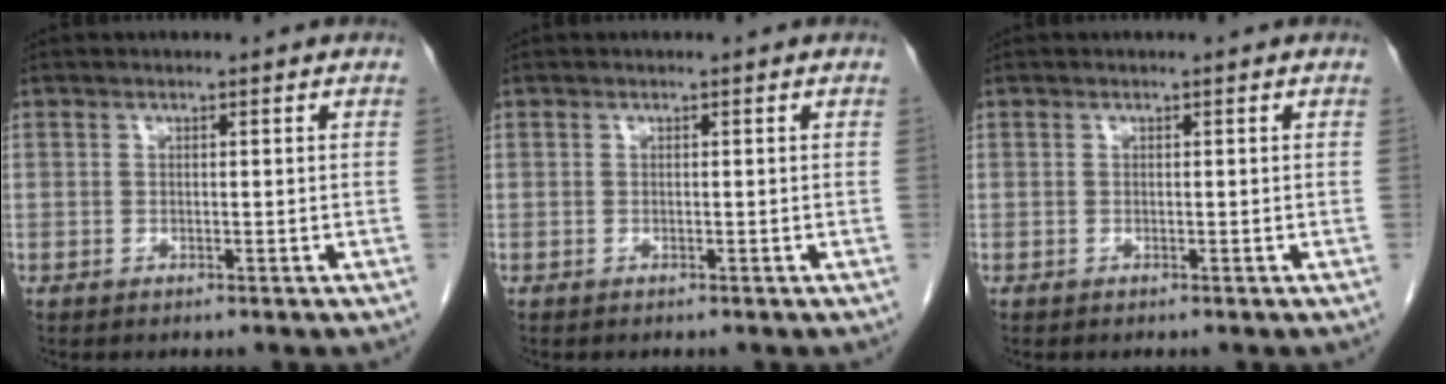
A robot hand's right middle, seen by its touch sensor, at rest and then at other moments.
{"total": 0.0}
{"total": 0.0}